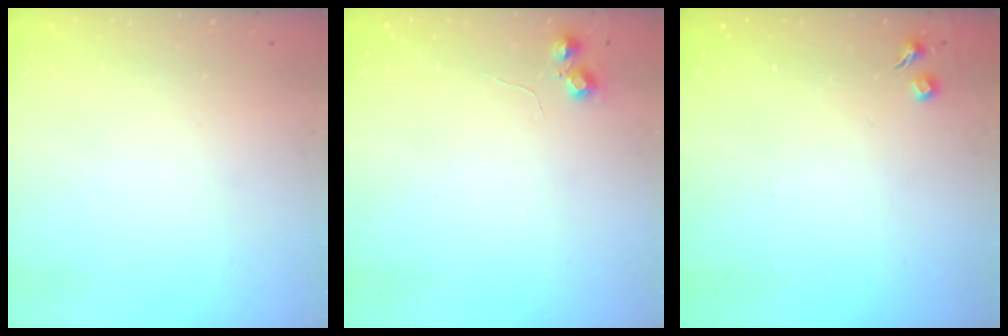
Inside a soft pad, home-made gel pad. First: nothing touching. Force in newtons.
{"total": 5.9, "press": 5.8, "slide": 0.8}
{"total": 2.7, "press": 2.6, "slide": 0.4}